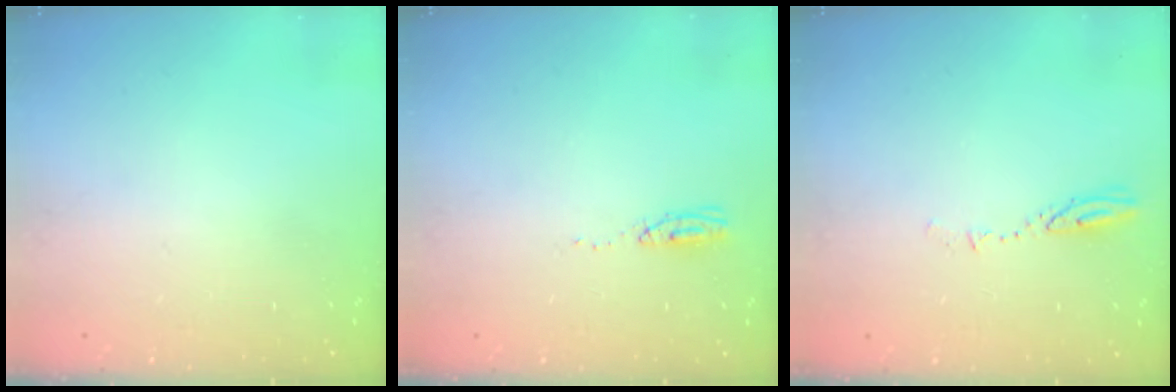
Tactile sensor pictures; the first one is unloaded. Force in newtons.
{"total": 3.6, "press": 3.3, "slide": 1.5}
{"total": 3.5, "press": 3.4, "slide": 0.3}